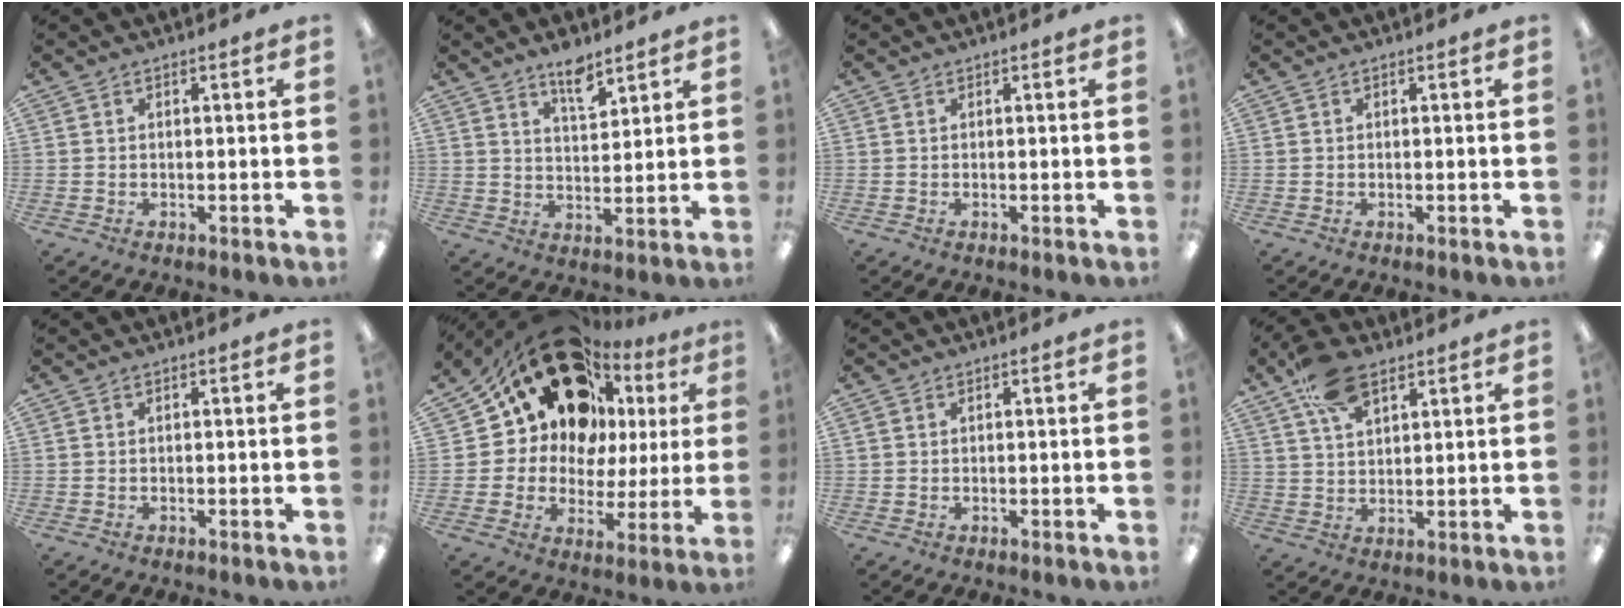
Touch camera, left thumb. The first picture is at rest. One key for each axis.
{"total": 6.8, "fx": 5.2, "fy": 2.4, "fz": 3.5, "tx": -0.051, "ty": -0.031, "tz": 0.089}
{"total": 0.0}
{"total": 0.0}
{"total": 0.0}
{"total": 22.6, "fx": 13.2, "fy": 14.5, "fz": 11.2, "tx": -0.207, "ty": -0.086, "tz": 0.251}
{"total": 0.6, "fx": 0.1, "fy": 0.6, "fz": 0.2, "tx": -0.004, "ty": 0.005, "tz": 0.000}
{"total": 10.6, "fx": 6.5, "fy": 5.3, "fz": 6.5, "tx": -0.124, "ty": -0.013, "tz": 0.122}